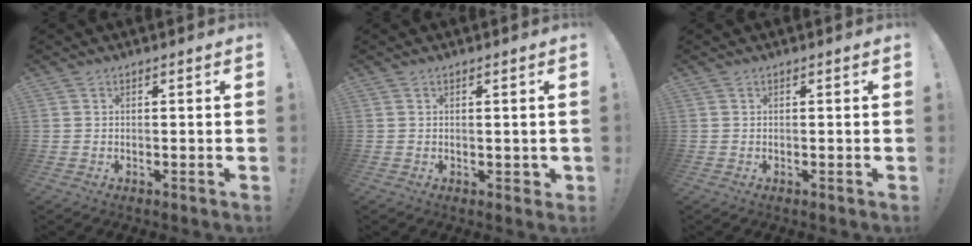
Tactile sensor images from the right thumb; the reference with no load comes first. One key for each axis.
{"total": 1.7, "fx": 0.4, "fy": 1.2, "fz": 1.1, "tx": -0.005, "ty": -0.002, "tz": 0.006}
{"total": 0.0}